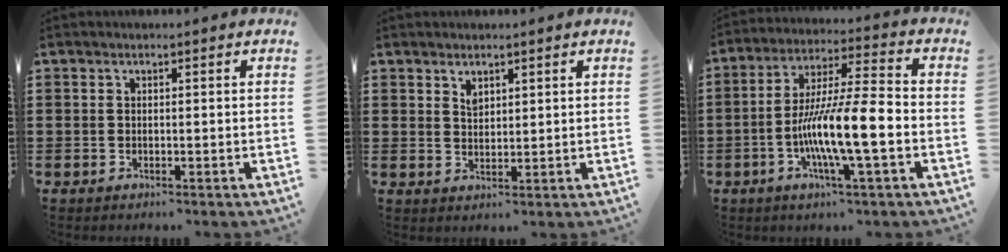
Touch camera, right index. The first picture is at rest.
{"total": 1.8, "force": [1.4, 1.0, 0.6], "torque": [-0.006, -0.001, 0.025]}
{"total": 12.2, "force": [-3.9, 1.3, 11.4], "torque": [-0.226, -0.007, -0.076]}